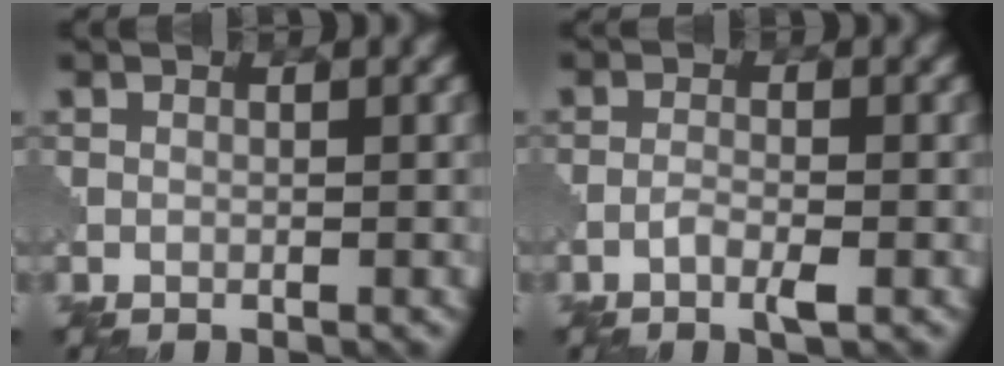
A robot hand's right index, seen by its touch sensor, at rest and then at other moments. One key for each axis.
{"total": 1.7, "fx": -1.0, "fy": 0.3, "fz": 1.4, "tx": -0.028, "ty": 0.001, "tz": -0.023}